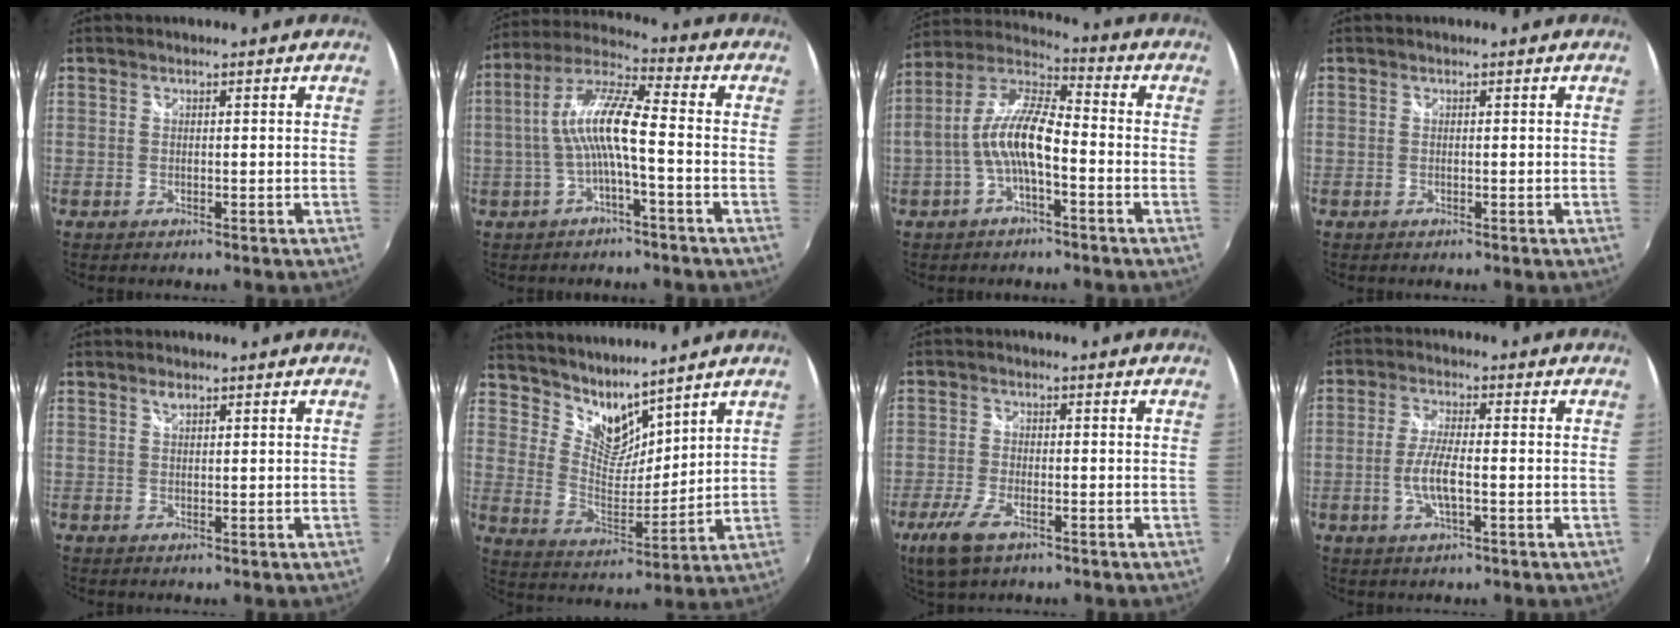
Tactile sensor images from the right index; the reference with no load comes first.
{"total": 10.1, "force": [-1.8, 1.3, 9.9], "torque": [-0.206, 0.016, -0.032]}
{"total": 10.5, "force": [-2.8, 3.2, 9.7], "torque": [-0.207, 0.014, -0.051]}
{"total": 0.0}
{"total": 1.1, "force": [0.7, 0.5, 0.6], "torque": [-0.010, 0.002, 0.012]}
{"total": 9.0, "force": [8.0, 2.9, 2.9], "torque": [-0.053, -0.012, 0.156]}
{"total": 7.6, "force": [-4.5, 3.1, 5.4], "torque": [-0.134, -0.018, -0.083]}
{"total": 6.1, "force": [-1.6, 1.4, 5.7], "torque": [-0.120, -0.002, -0.032]}